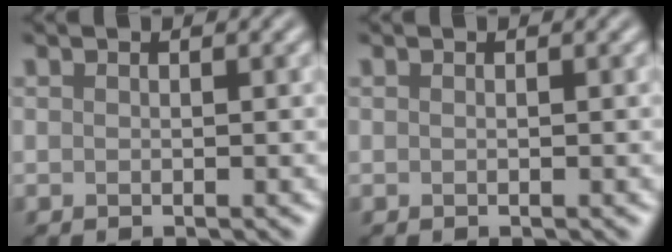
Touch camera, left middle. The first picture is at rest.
{"total": 0.0}